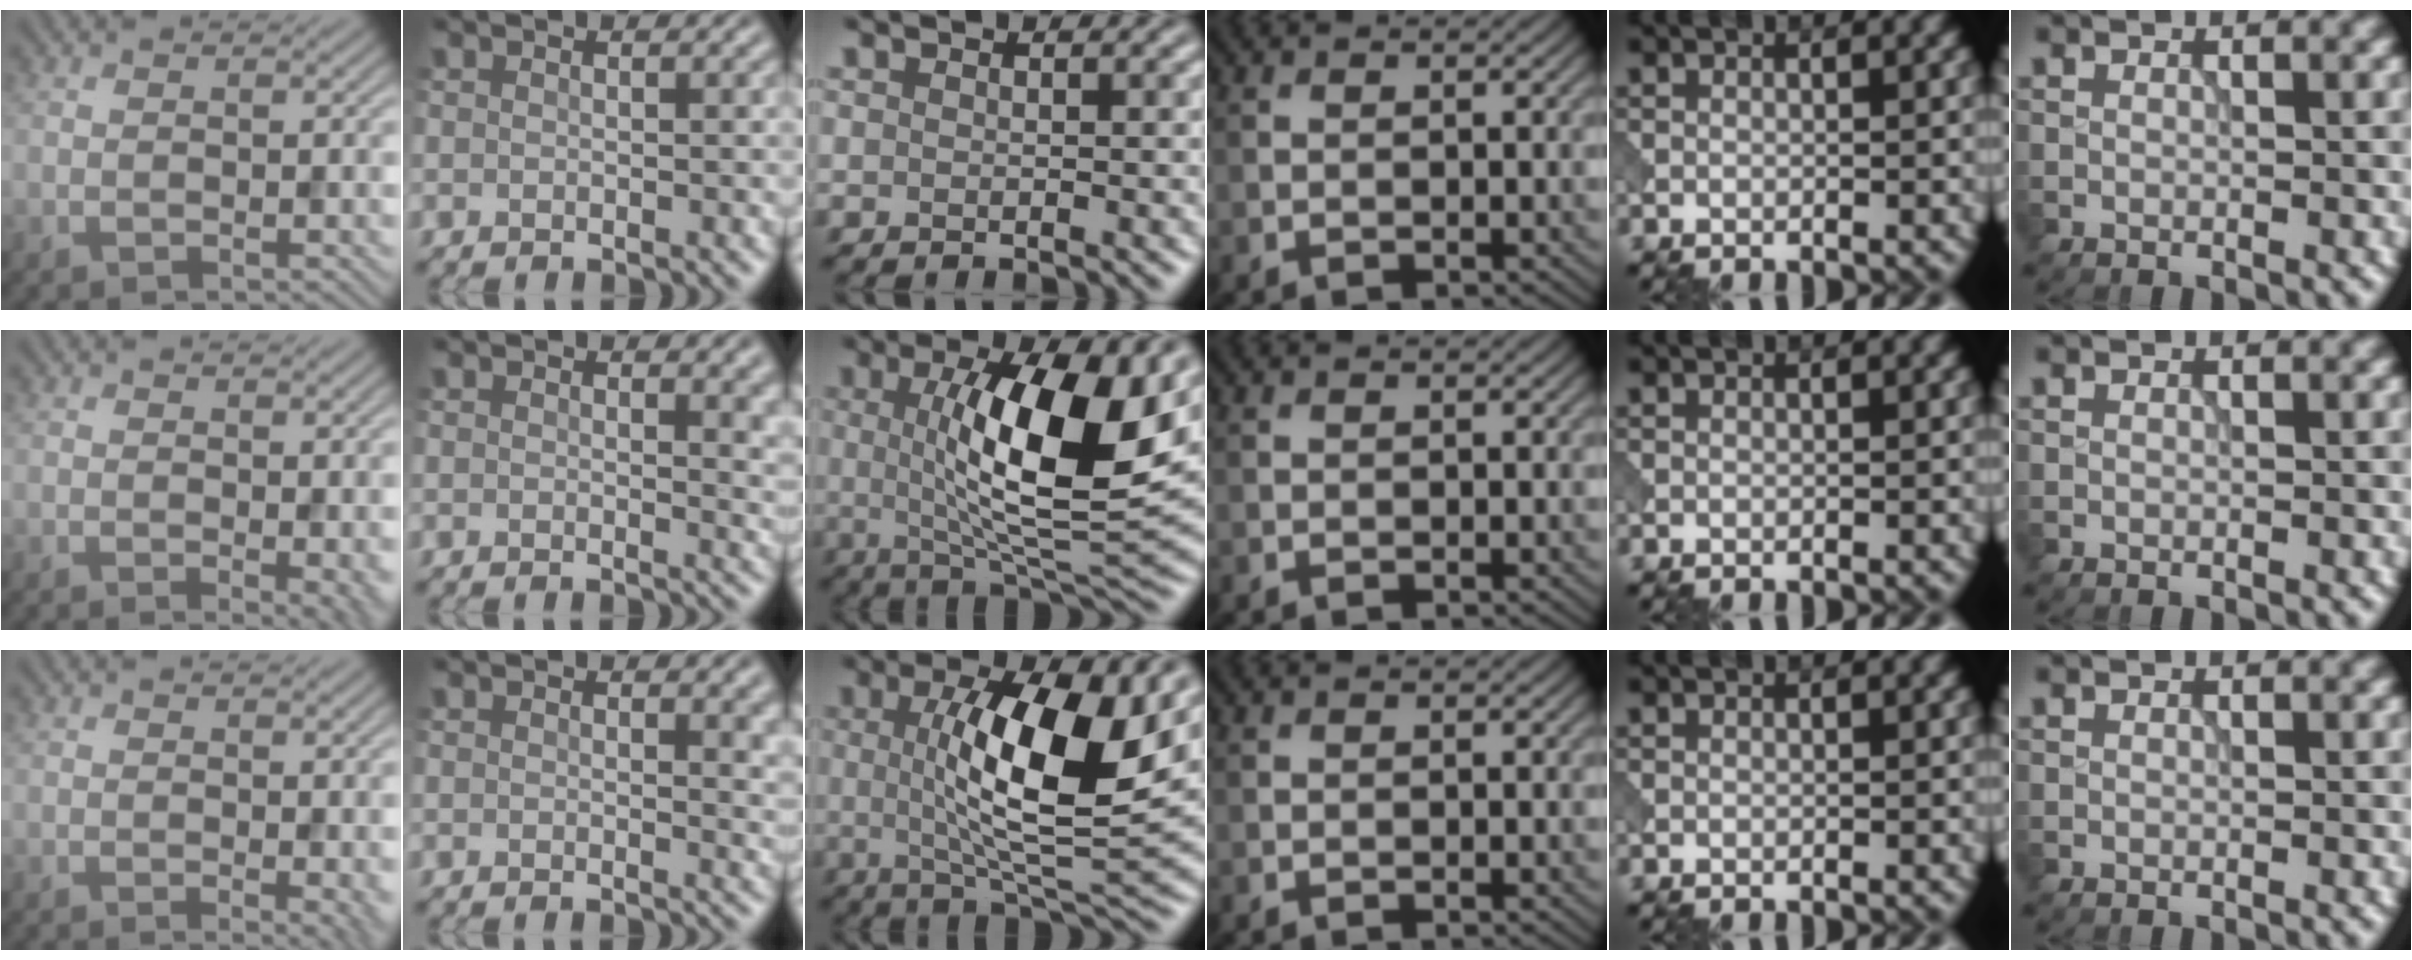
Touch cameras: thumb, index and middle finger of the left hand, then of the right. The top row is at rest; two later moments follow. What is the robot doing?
{"motion": "pour", "object": "beaker"}